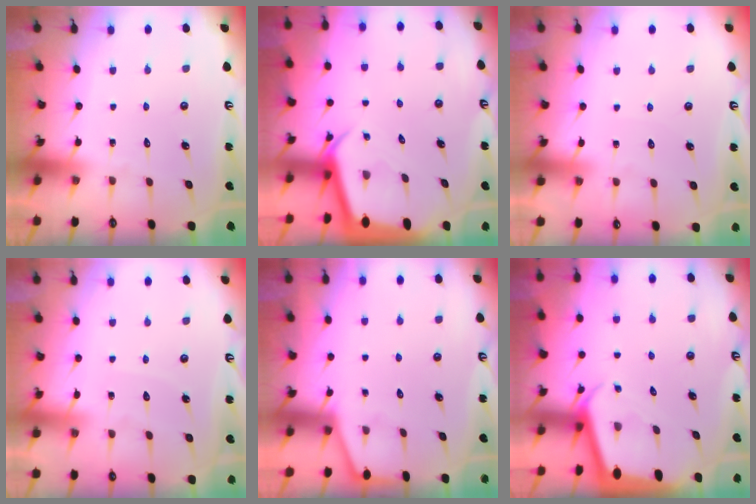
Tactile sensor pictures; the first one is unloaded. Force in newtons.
{"total": 2.8, "press": 2.8, "slide": 0.3}
{"total": 2.3, "press": 2.3, "slide": 0.4}
{"total": 3.8, "press": 3.8, "slide": 0.4}
{"total": 1.1, "press": 1.0, "slide": 0.2}
{"total": 2.1, "press": 2.1, "slide": 0.1}